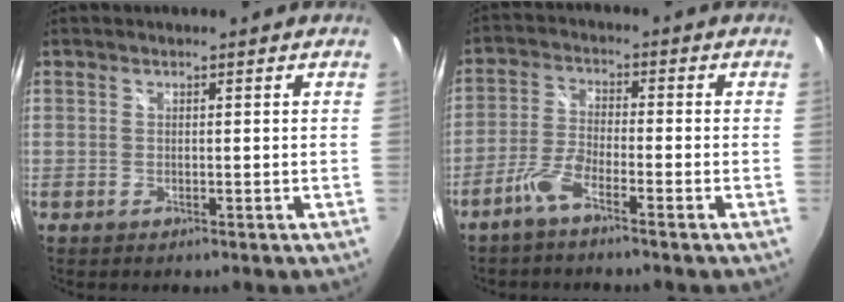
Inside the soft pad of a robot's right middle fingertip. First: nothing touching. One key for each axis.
{"total": 4.7, "fx": -3.5, "fy": 0.5, "fz": 3.1, "tx": -0.081, "ty": 0.004, "tz": -0.072}